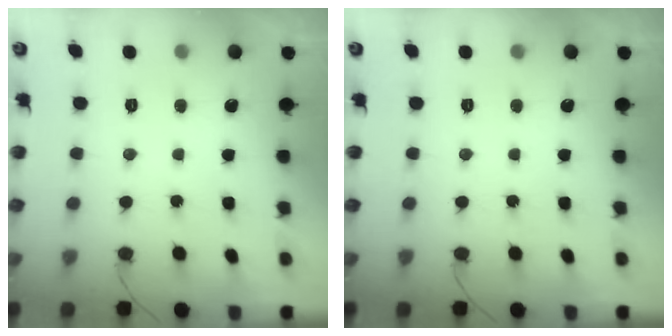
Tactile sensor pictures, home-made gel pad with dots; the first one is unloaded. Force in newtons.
{"total": 0.0}